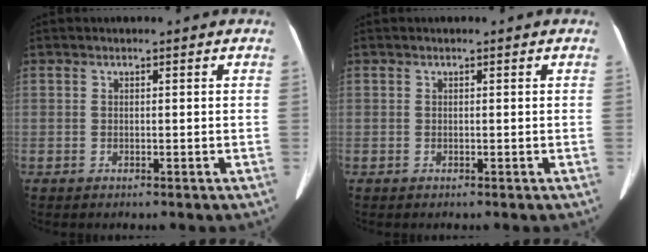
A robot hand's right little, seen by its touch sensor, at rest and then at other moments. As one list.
[{"total": 0.0}]